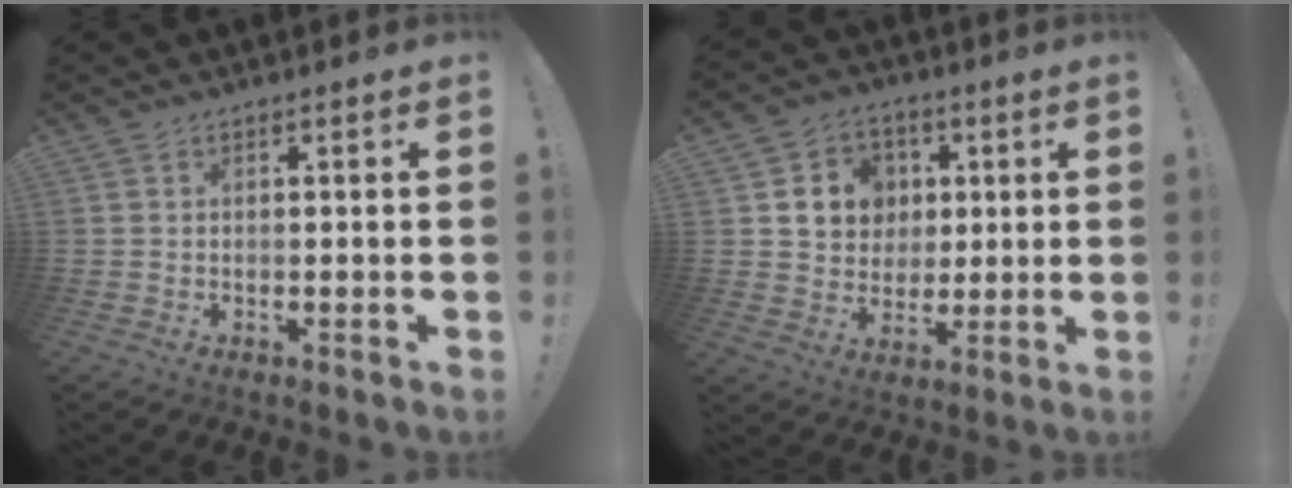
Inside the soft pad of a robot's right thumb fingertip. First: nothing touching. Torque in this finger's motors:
{"motor_torque": [1.28, 1.25, 0.23, -0.04, 0.01]}